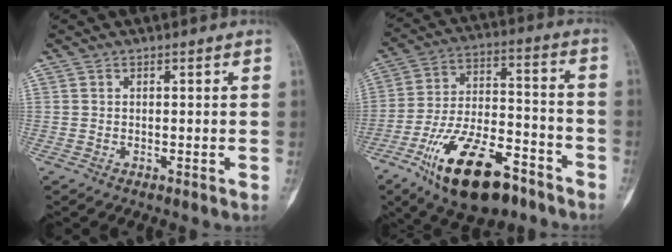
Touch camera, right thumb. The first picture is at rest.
{"total": 20.8, "force": [-12.1, 9.2, 14.2], "torque": [-0.247, 0.068, -0.205]}